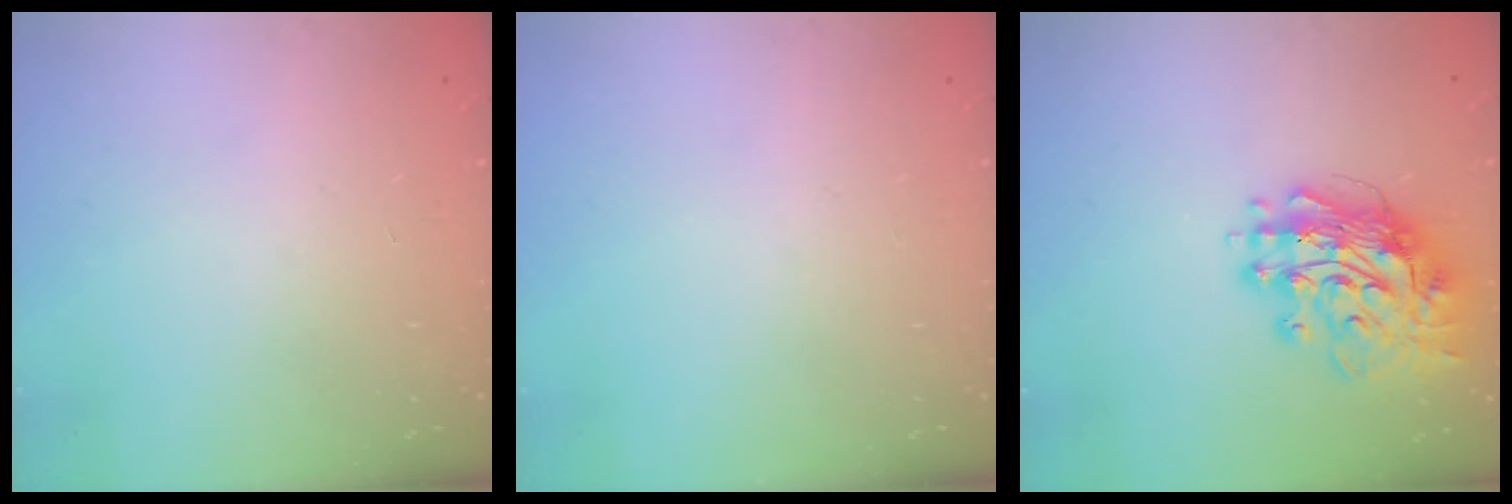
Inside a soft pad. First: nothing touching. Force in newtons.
{"total": 0.0}
{"total": 17.5, "press": 17.4, "slide": 1.7}